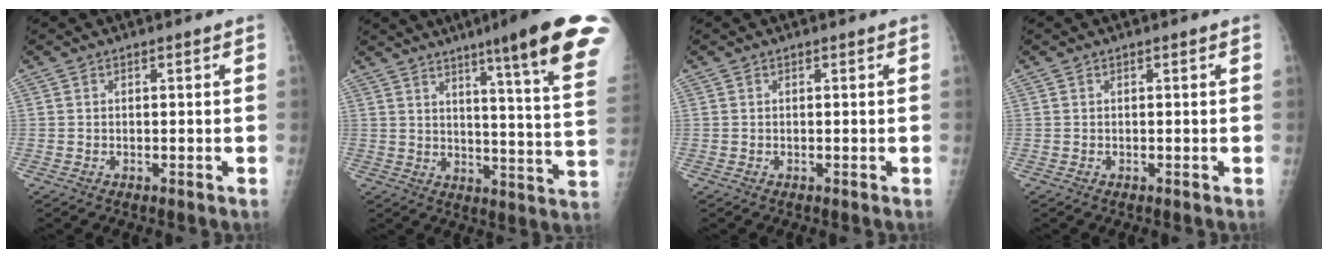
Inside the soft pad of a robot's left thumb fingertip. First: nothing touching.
{"total": 19.6, "force": [11.9, 1.2, 15.6], "torque": [-0.191, -0.053, 0.142]}
{"total": 0.0}
{"total": 0.0}